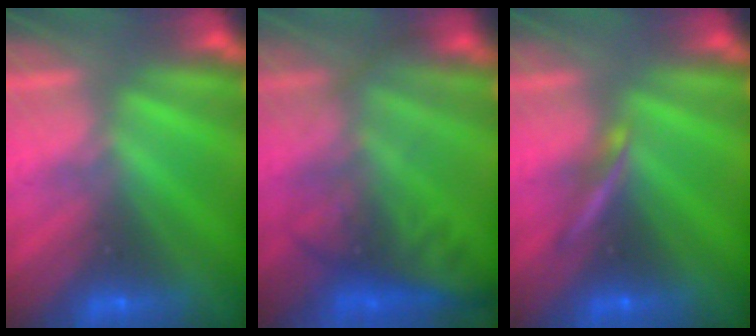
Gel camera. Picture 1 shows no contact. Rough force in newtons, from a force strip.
{"total": 8.0}
{"total": 2.2}